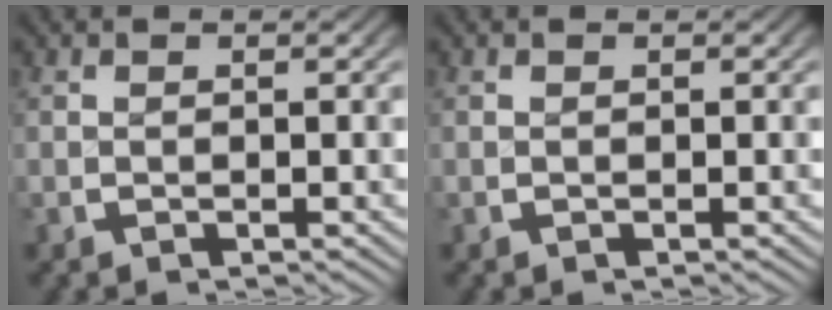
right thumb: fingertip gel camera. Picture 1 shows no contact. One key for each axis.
{"total": 0.0}